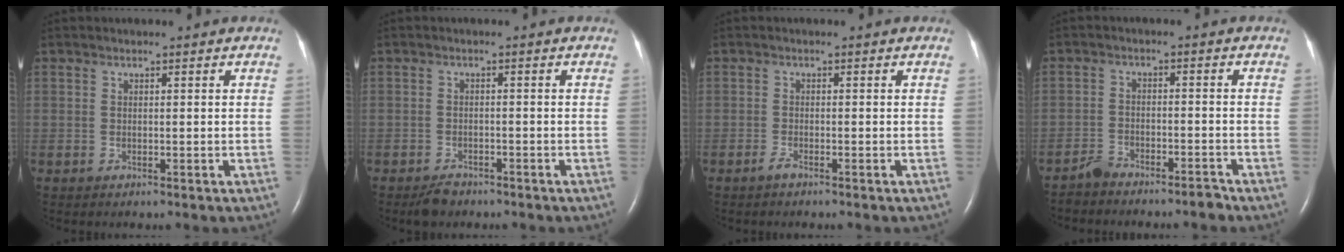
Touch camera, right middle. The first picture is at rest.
{"total": 2.5, "force": [-2.0, 1.1, 0.9], "torque": [-0.025, -0.002, -0.030]}
{"total": 1.0, "force": [-0.8, 0.0, 0.5], "torque": [-0.017, -0.001, -0.016]}
{"total": 3.5, "force": [-3.4, 0.4, 0.7], "torque": [-0.012, -0.002, -0.062]}